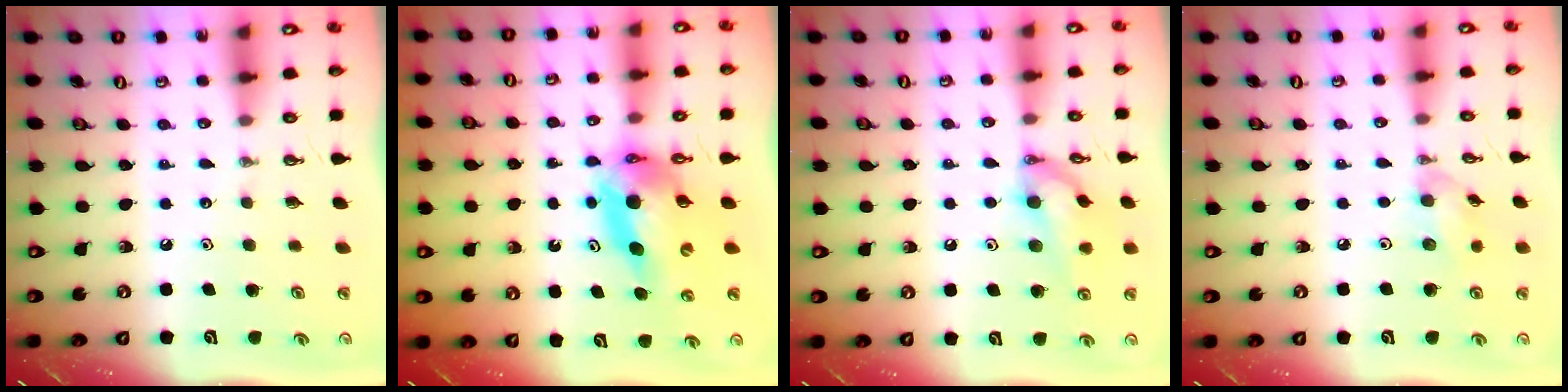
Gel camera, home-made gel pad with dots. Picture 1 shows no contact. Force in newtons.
{"total": 11.0, "press": 11.0, "slide": 1.0}
{"total": 13.3, "press": 13.2, "slide": 1.6}
{"total": 7.7, "press": 7.6, "slide": 0.5}